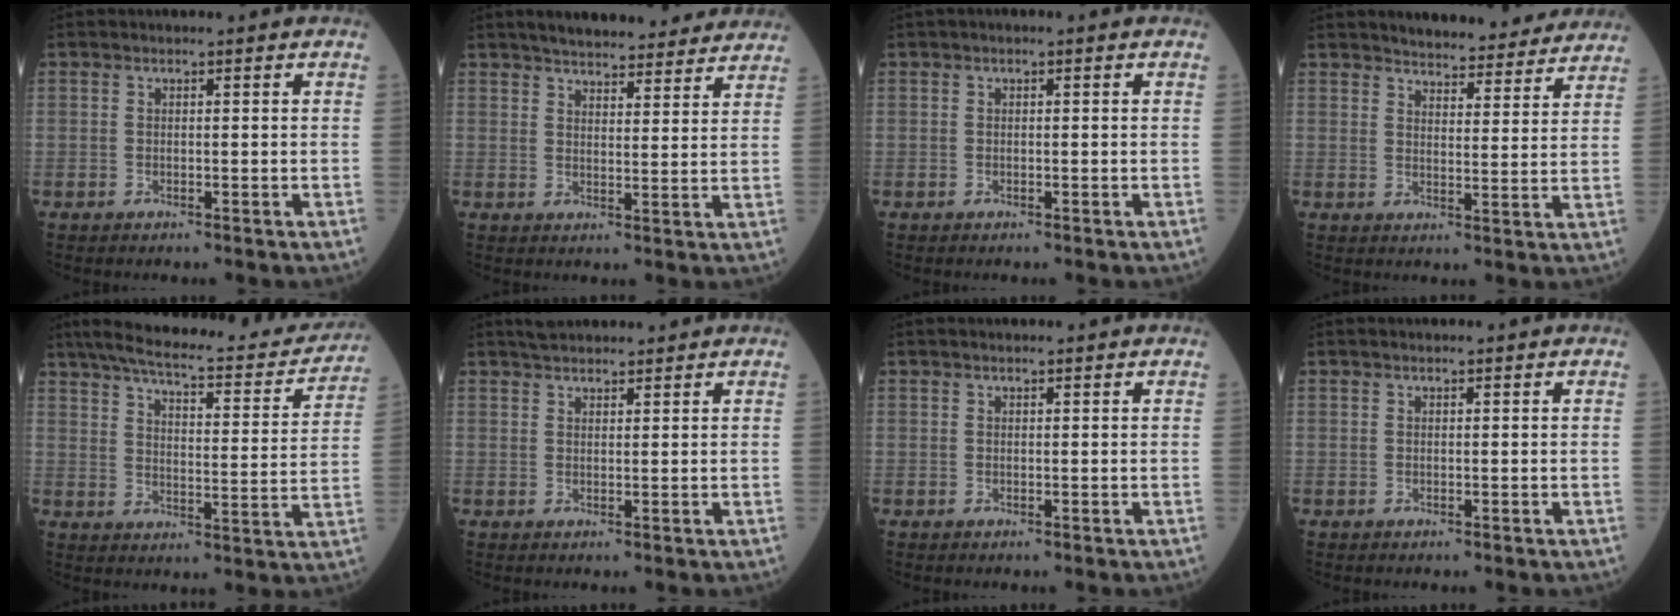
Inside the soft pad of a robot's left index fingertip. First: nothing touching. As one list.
[{"total": 16.6, "force": [15.0, 3.3, 6.2], "torque": [-0.072, 0.023, 0.194]}, {"total": 0.0}, {"total": 14.9, "force": [14.0, 2.8, 4.3], "torque": [-0.036, -0.011, 0.163]}, {"total": 23.1, "force": [19.9, 5.1, 10.5], "torque": [-0.156, -0.006, 0.251]}, {"total": 4.9, "force": [4.5, 1.0, 1.7], "torque": [-0.022, 0.032, 0.074]}, {"total": 2.3, "force": [2.1, 0.2, 0.8], "torque": [-0.007, 0.017, 0.025]}, {"total": 1.6, "force": [1.4, 0.2, 0.6], "torque": [-0.006, 0.016, 0.018]}]